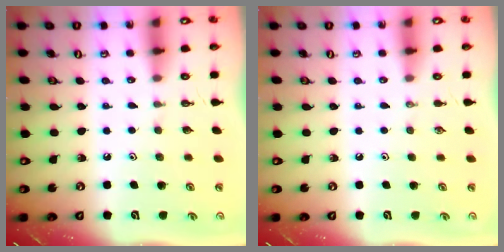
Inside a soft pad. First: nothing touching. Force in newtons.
{"total": 0.0}